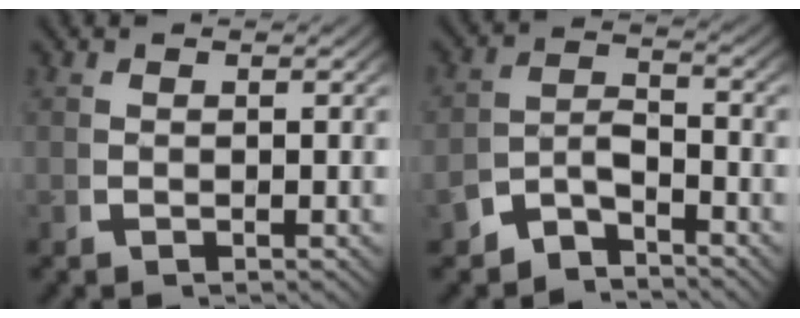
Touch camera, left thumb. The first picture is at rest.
{"total": 4.1, "force": [-2.7, 2.4, 2.0], "torque": [-0.034, -0.018, -0.047]}